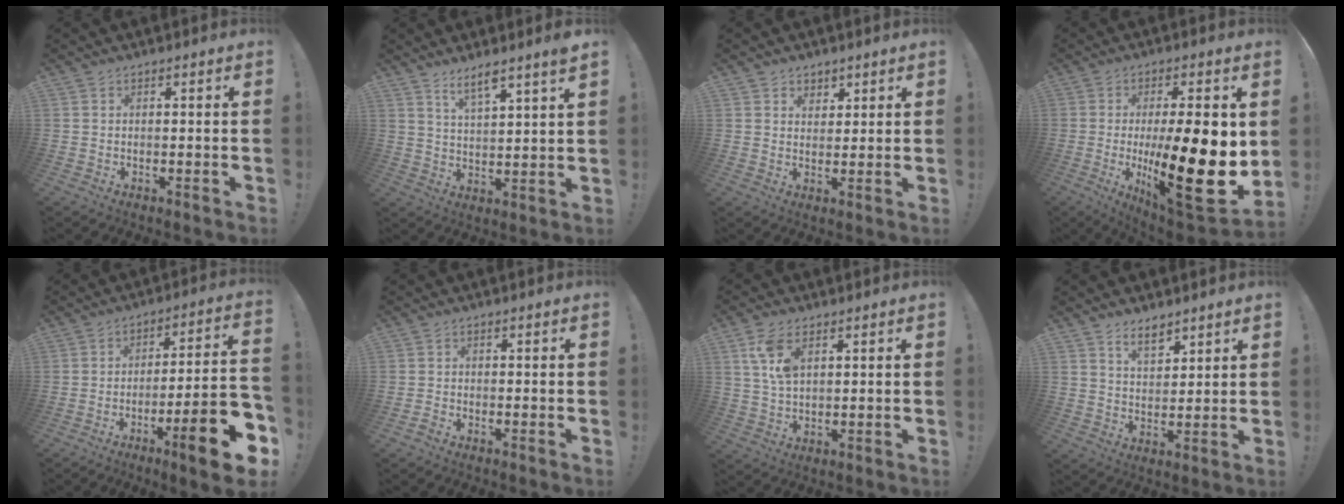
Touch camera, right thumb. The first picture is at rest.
{"total": 6.2, "force": [5.1, 0.5, 3.5], "torque": [-0.057, -0.032, 0.086]}
{"total": 3.5, "force": [2.4, 2.6, 0.1], "torque": [0.001, -0.013, 0.042]}
{"total": 23.4, "force": [-1.6, 4.9, 22.8], "torque": [-0.374, -0.017, -0.017]}
{"total": 17.5, "force": [-8.2, 2.4, 15.2], "torque": [-0.222, 0.040, -0.124]}
{"total": 1.4, "force": [-1.3, 0.2, 0.5], "torque": [-0.014, 0.006, -0.023]}
{"total": 7.9, "force": [3.6, 4.0, 5.8], "torque": [-0.101, -0.014, 0.064]}
{"total": 6.4, "force": [5.0, 2.9, 2.9], "torque": [-0.048, -0.028, 0.090]}